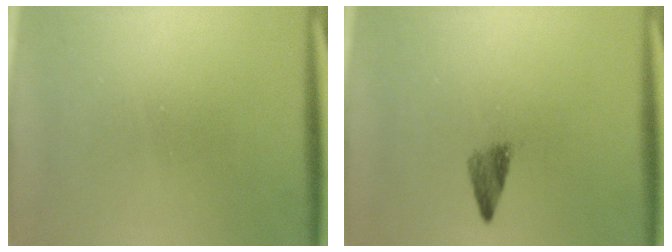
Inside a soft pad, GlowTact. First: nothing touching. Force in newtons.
{"total": 2.4}